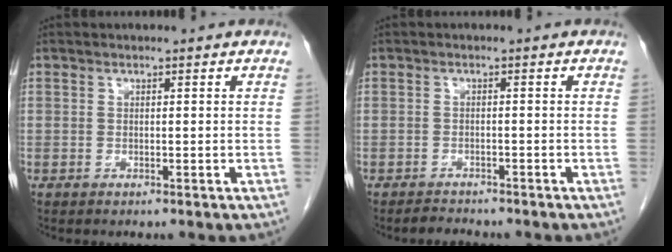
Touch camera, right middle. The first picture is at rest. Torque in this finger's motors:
{"motor_torque": [-0.01, 0.04, 0.00, 0.00]}